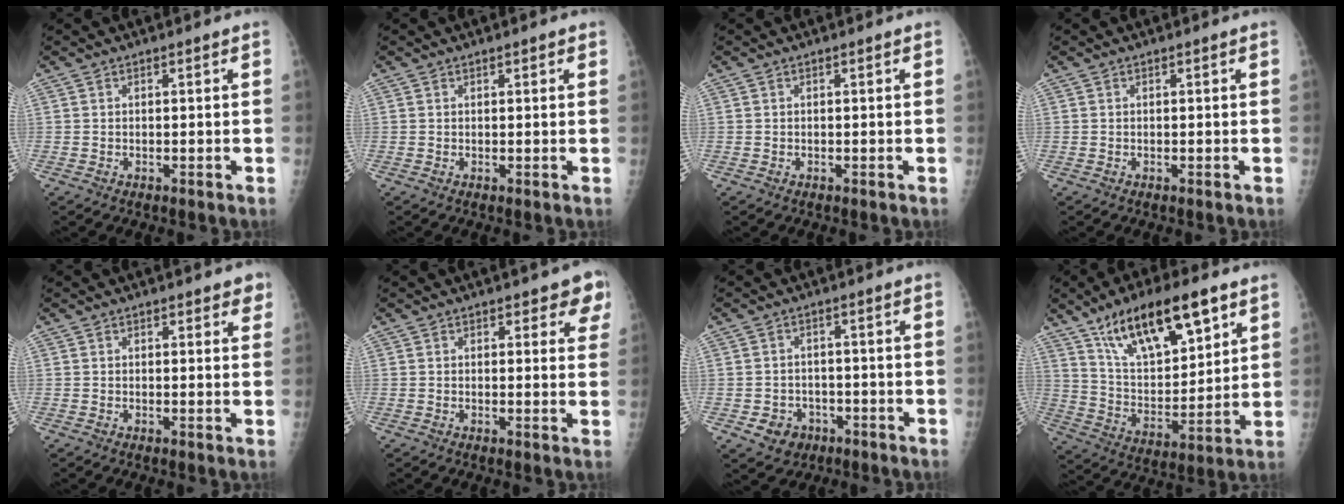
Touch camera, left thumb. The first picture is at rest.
{"total": 1.3, "force": [0.7, 0.5, 0.9], "torque": [-0.009, 0.000, 0.007]}
{"total": 0.0}
{"total": 0.0}
{"total": 3.4, "force": [1.9, 1.6, 2.3], "torque": [-0.004, -0.005, 0.018]}
{"total": 5.5, "force": [3.1, 2.9, 3.5], "torque": [0.000, -0.010, 0.029]}
{"total": 5.4, "force": [-2.4, 4.6, 1.6], "torque": [-0.007, 0.018, -0.029]}
{"total": 20.6, "force": [11.9, 8.1, 14.8], "torque": [-0.214, -0.040, 0.217]}